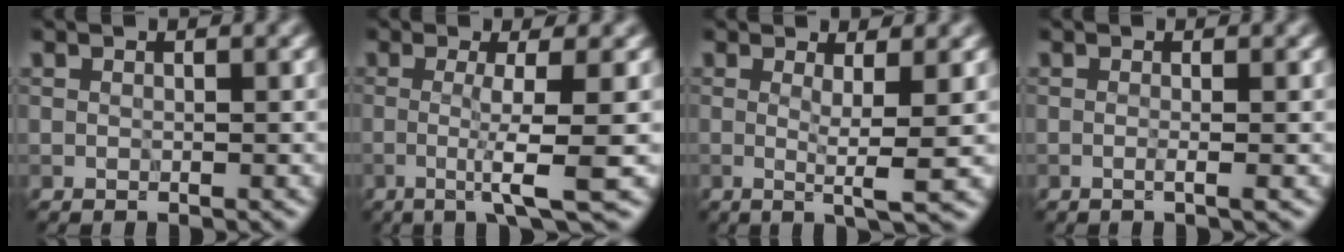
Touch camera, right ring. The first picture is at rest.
{"total": 4.6, "force": [-0.8, 0.5, 4.5], "torque": [-0.075, -0.003, -0.021]}
{"total": 3.8, "force": [0.2, 0.5, 3.7], "torque": [-0.064, -0.007, 0.000]}
{"total": 1.6, "force": [0.1, 0.7, 1.4], "torque": [0.001, -0.003, -0.018]}